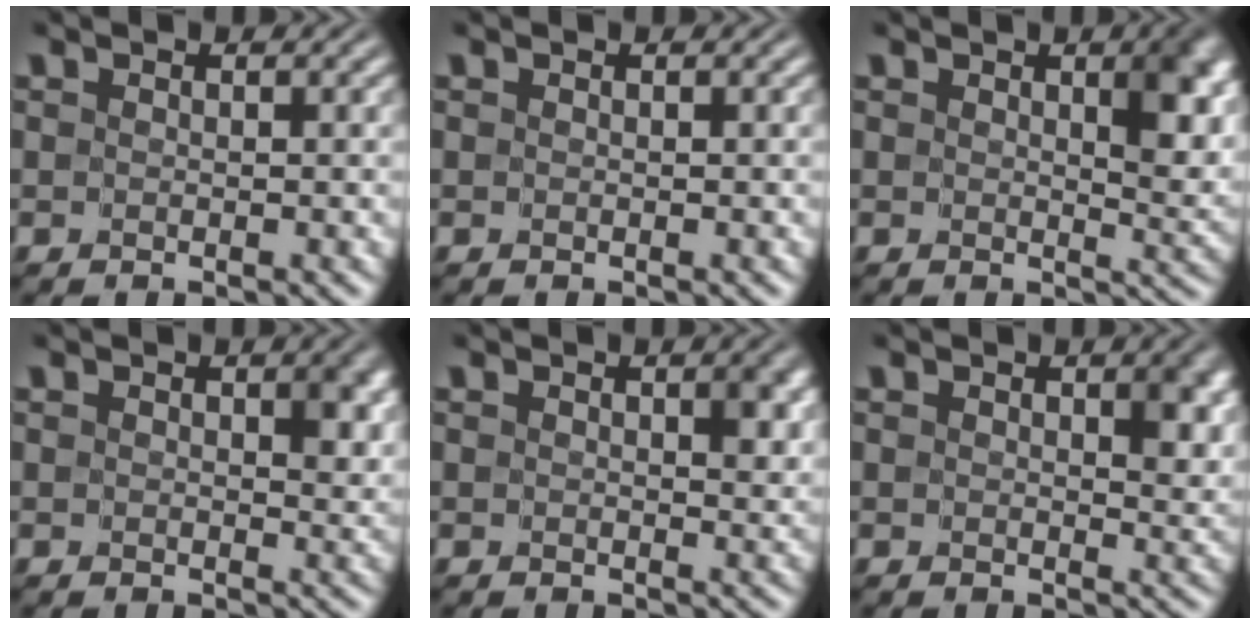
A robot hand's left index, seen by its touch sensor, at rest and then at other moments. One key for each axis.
{"total": 0.0}
{"total": 4.1, "fx": 1.3, "fy": 1.8, "fz": 3.5, "tx": -0.042, "ty": -0.008, "tz": 0.024}
{"total": 2.9, "fx": 0.6, "fy": 1.6, "fz": 2.3, "tx": -0.026, "ty": -0.004, "tz": 0.011}
{"total": 2.3, "fx": 0.4, "fy": 1.2, "fz": 1.9, "tx": -0.020, "ty": -0.003, "tz": 0.009}
{"total": 3.2, "fx": 0.7, "fy": 1.8, "fz": 2.6, "tx": -0.031, "ty": -0.005, "tz": 0.014}